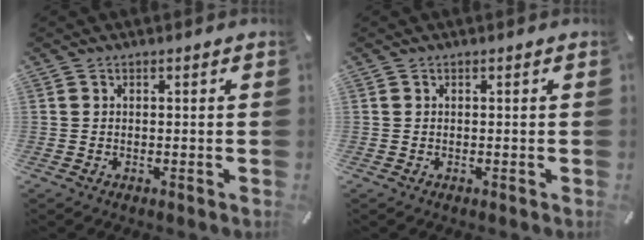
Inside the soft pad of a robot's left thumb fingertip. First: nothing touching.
{"total": 0.0}